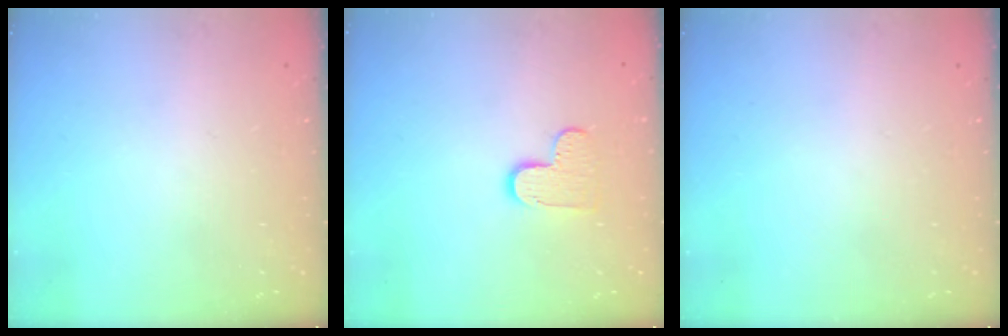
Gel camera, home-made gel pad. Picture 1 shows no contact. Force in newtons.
{"total": 7.0, "press": 7.0, "slide": 0.3}
{"total": 0.0}